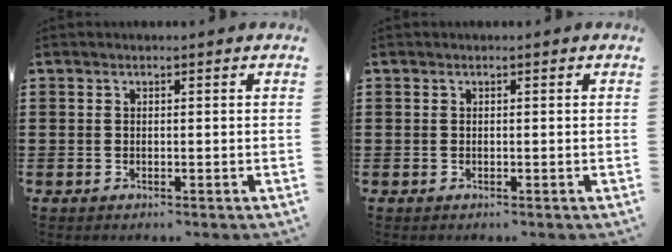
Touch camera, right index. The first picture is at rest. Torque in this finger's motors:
{"motor_torque": [-0.51, 1.63, 0.00, 0.00]}